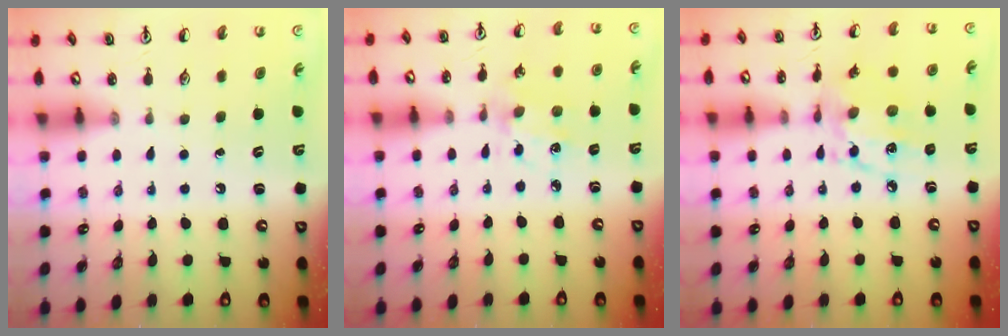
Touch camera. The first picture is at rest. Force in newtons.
{"total": 2.8, "press": 2.7, "slide": 0.7}
{"total": 9.7, "press": 9.7, "slide": 0.5}